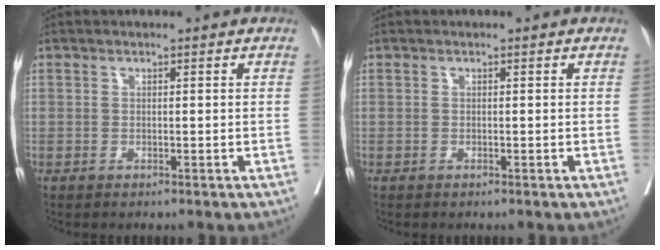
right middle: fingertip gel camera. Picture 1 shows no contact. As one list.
[{"total": 0.0}]